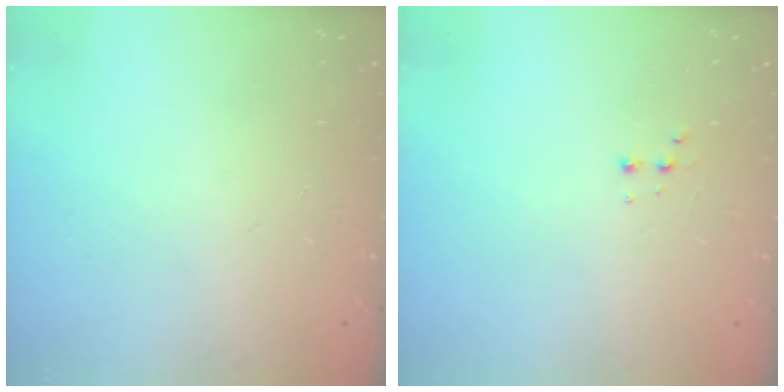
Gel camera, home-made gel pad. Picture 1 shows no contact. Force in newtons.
{"total": 2.5, "press": 2.4, "slide": 0.8}